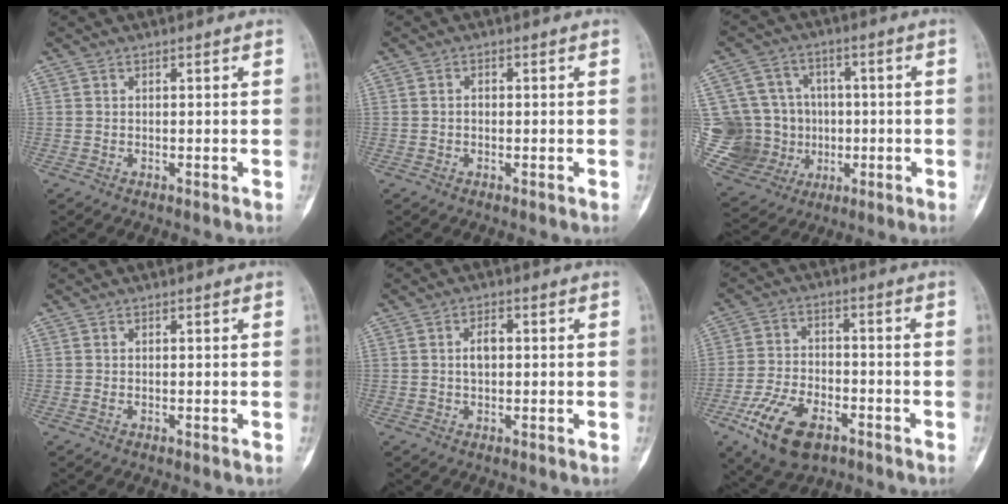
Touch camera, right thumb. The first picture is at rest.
{"total": 0.8, "force": [-0.2, 0.7, 0.5], "torque": [-0.002, 0.002, -0.006]}
{"total": 19.8, "force": [-0.3, 17.9, 8.7], "torque": [-0.167, 0.036, 0.023]}
{"total": 0.0}
{"total": 3.1, "force": [0.2, 1.8, 2.5], "torque": [-0.035, 0.003, 0.001]}
{"total": 12.9, "force": [-6.7, 6.9, 8.6], "torque": [-0.157, 0.019, -0.119]}